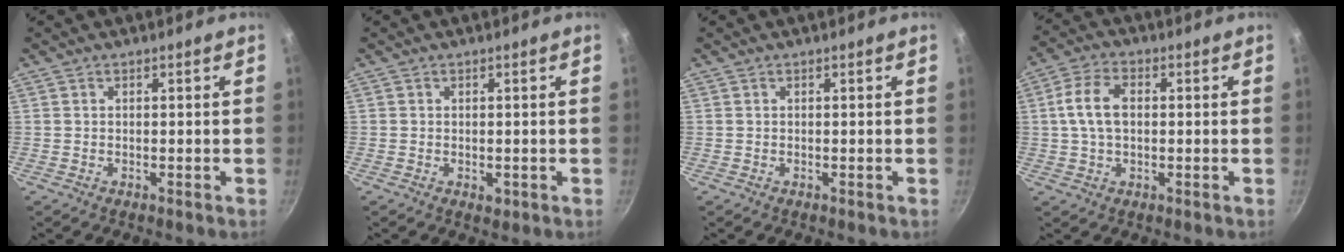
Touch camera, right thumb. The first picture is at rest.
{"total": 1.5, "force": [-0.3, 1.0, 1.0], "torque": [-0.014, -0.003, -0.004]}
{"total": 0.0}
{"total": 7.9, "force": [0.7, 5.0, 6.1], "torque": [-0.116, 0.020, 0.008]}